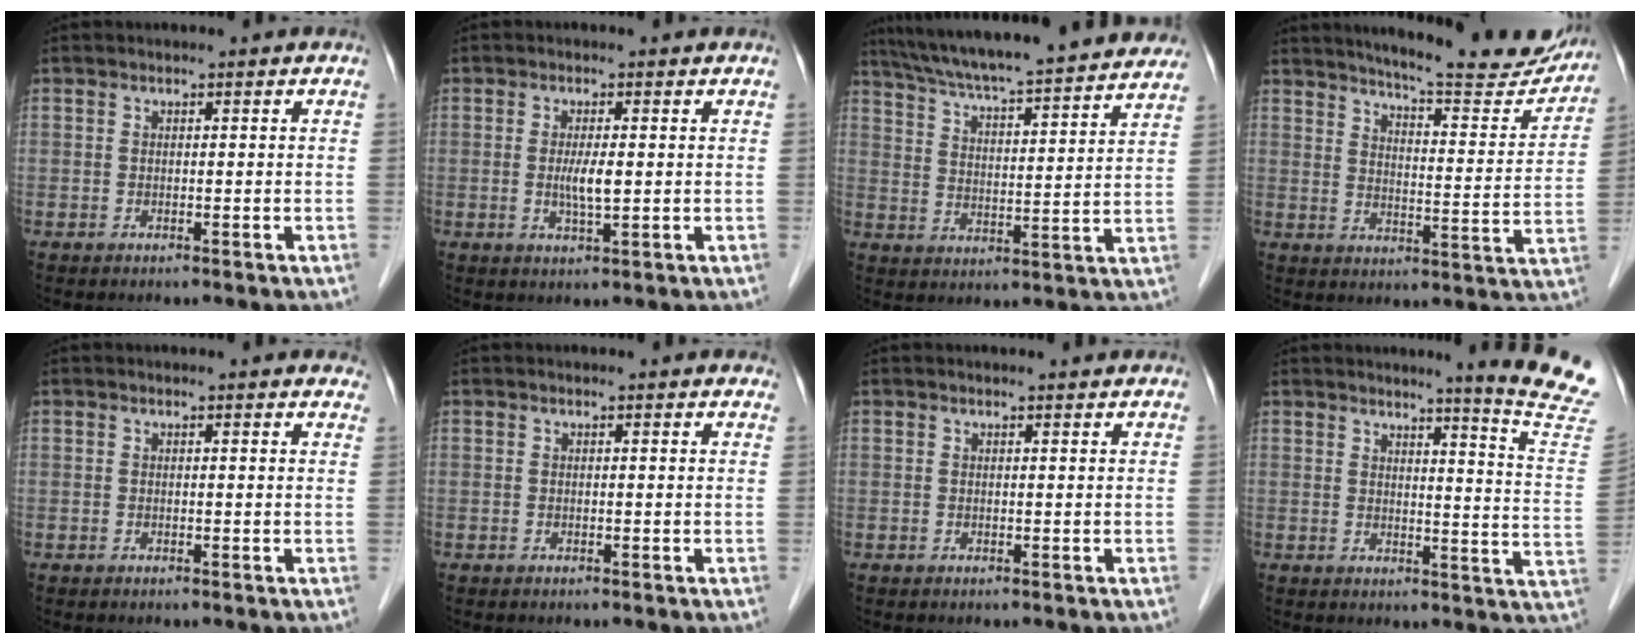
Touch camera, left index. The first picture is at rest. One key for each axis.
{"total": 3.3, "fx": 0.0, "fy": 0.7, "fz": 3.2, "tx": -0.059, "ty": -0.007, "tz": 0.002}
{"total": 26.9, "fx": 24.2, "fy": 2.6, "fz": 11.5, "tx": -0.182, "ty": -0.012, "tz": 0.325}
{"total": 19.5, "fx": 17.9, "fy": 2.4, "fz": 7.2, "tx": -0.091, "ty": -0.053, "tz": 0.222}
{"total": 5.2, "fx": 4.8, "fy": 1.8, "fz": 1.1, "tx": 0.013, "ty": 0.004, "tz": 0.036}
{"total": 3.3, "fx": 2.9, "fy": 1.3, "fz": 0.8, "tx": 0.006, "ty": 0.010, "tz": 0.022}
{"total": 2.0, "fx": 2.0, "fy": 0.3, "fz": 0.4, "tx": -0.002, "ty": 0.003, "tz": 0.024}
{"total": 13.2, "fx": 12.0, "fy": -2.2, "fz": 5.1, "tx": -0.058, "ty": -0.100, "tz": 0.123}